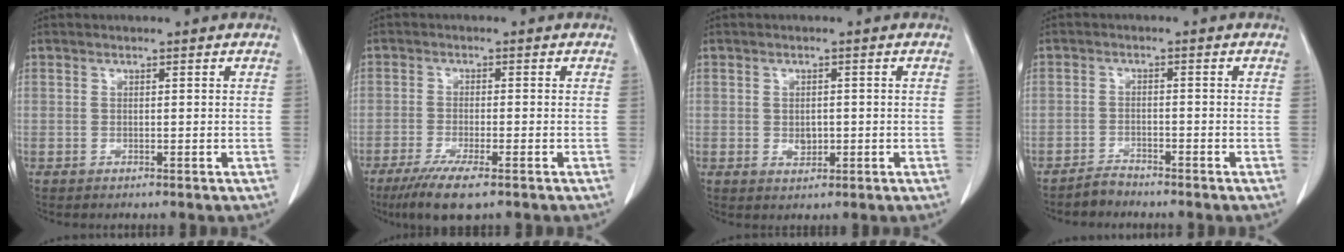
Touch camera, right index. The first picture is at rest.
{"total": 7.0, "force": [-4.6, 0.6, 5.3], "torque": [-0.092, -0.019, -0.075]}
{"total": 2.2, "force": [-0.2, 1.5, 1.5], "torque": [-0.024, 0.000, 0.002]}
{"total": 2.1, "force": [-2.0, 0.2, 0.0], "torque": [0.001, -0.005, -0.037]}